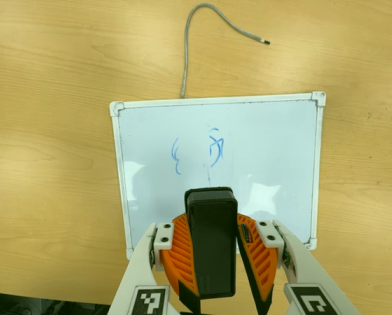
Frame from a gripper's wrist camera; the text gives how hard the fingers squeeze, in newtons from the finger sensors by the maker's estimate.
{"total": 9.2, "left": 9.3, "right": 9.0}